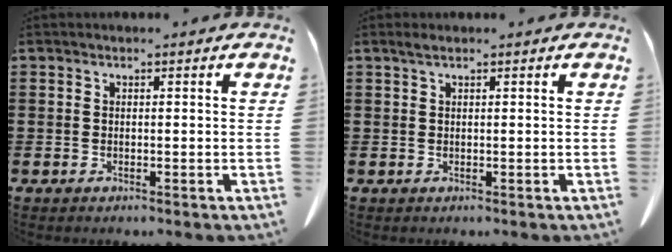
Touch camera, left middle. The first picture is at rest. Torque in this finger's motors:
{"motor_torque": [0.02, 0.04, 0.02, 0.00]}